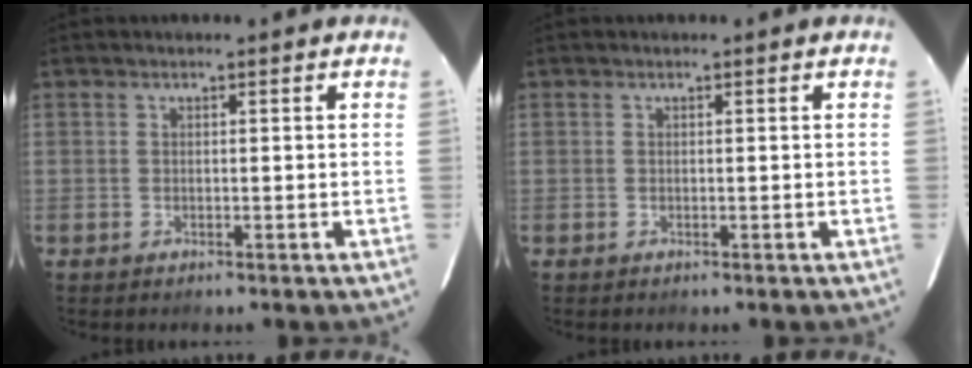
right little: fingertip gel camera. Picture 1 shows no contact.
{"total": 0.0}